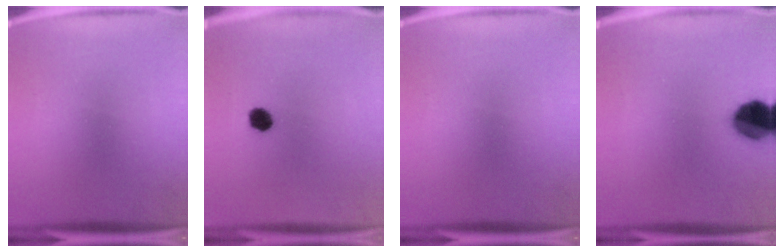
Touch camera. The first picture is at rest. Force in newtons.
{"total": 3.9}
{"total": 0.0}
{"total": 12.5}